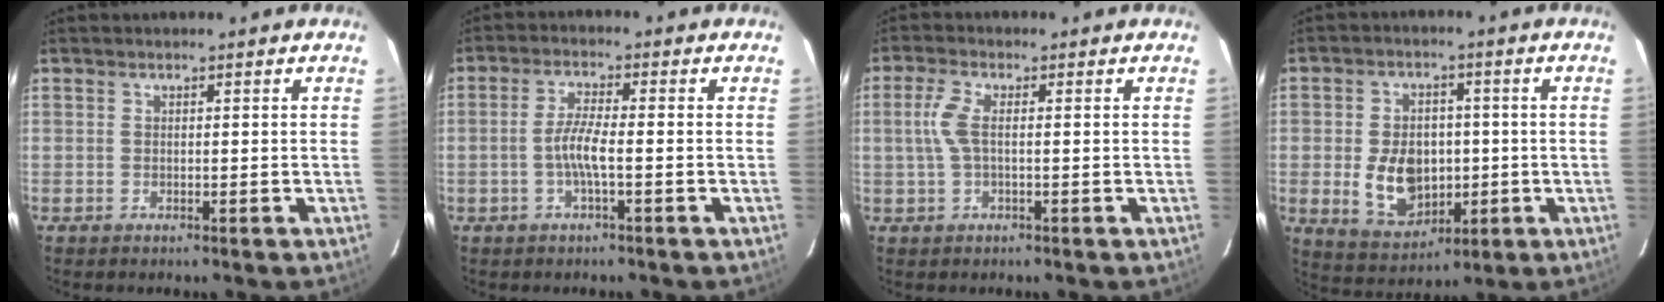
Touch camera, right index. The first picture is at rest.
{"total": 4.3, "force": [-1.3, 0.2, 4.1], "torque": [-0.088, 0.003, -0.026]}
{"total": 4.5, "force": [0.2, 1.2, 4.4], "torque": [-0.095, 0.004, 0.007]}
{"total": 3.4, "force": [1.7, 2.9, 0.6], "torque": [-0.013, 0.004, 0.046]}